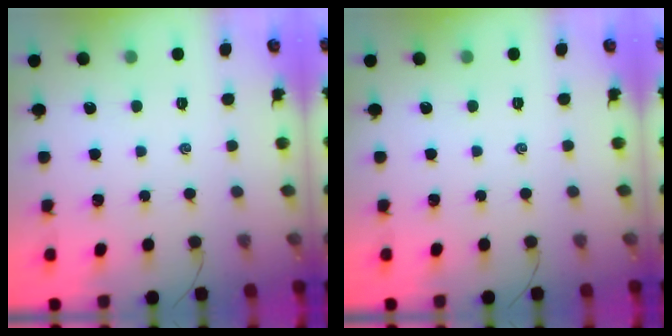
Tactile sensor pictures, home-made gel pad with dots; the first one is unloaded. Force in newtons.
{"total": 0.0}